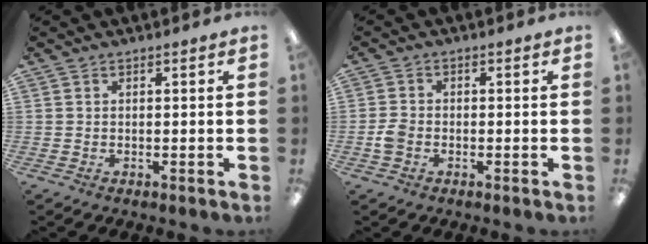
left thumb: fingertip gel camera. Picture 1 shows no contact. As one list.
[{"total": 3.4, "force": [-1.3, 2.4, 2.0], "torque": [-0.034, 0.009, -0.023]}]